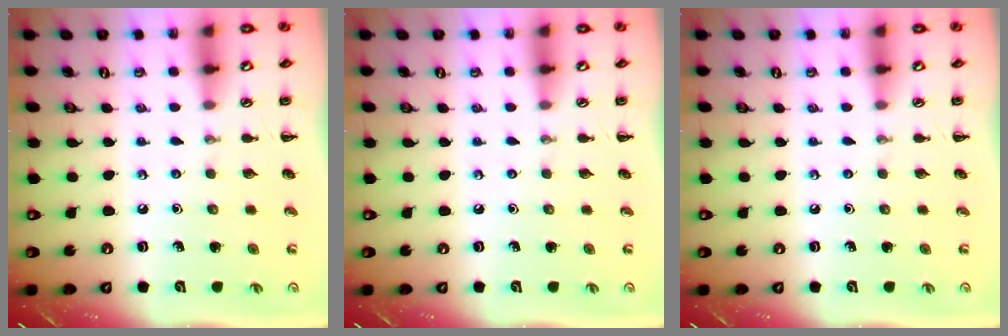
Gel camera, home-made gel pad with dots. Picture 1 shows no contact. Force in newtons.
{"total": 0.0}
{"total": 0.0}